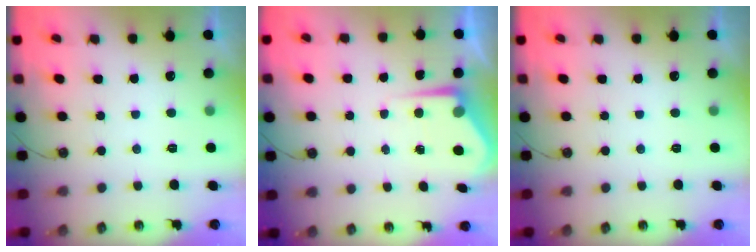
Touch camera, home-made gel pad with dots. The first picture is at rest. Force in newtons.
{"total": 5.2, "press": 5.2, "slide": 0.2}
{"total": 0.0}